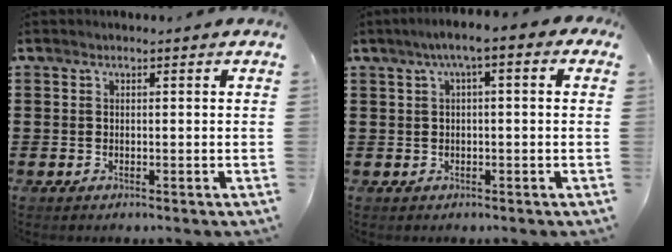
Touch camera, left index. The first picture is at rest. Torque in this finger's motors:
{"motor_torque": [1.65, -0.49, 0.76, 0.20]}